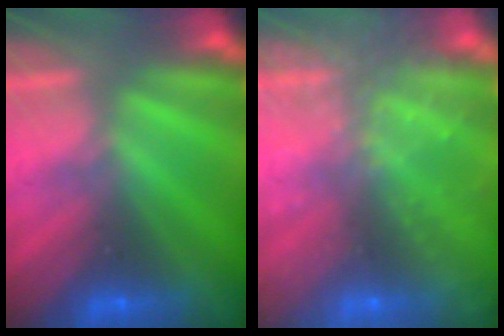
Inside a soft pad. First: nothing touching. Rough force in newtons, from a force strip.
{"total": 7.4}